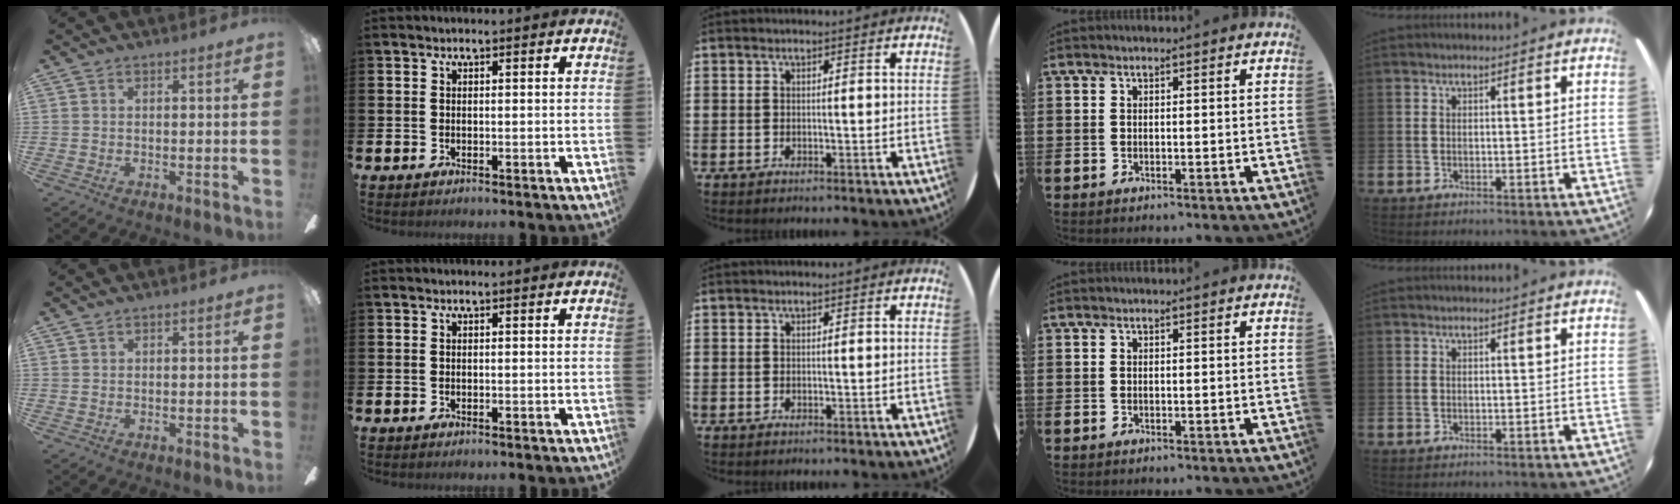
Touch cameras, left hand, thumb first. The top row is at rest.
{}